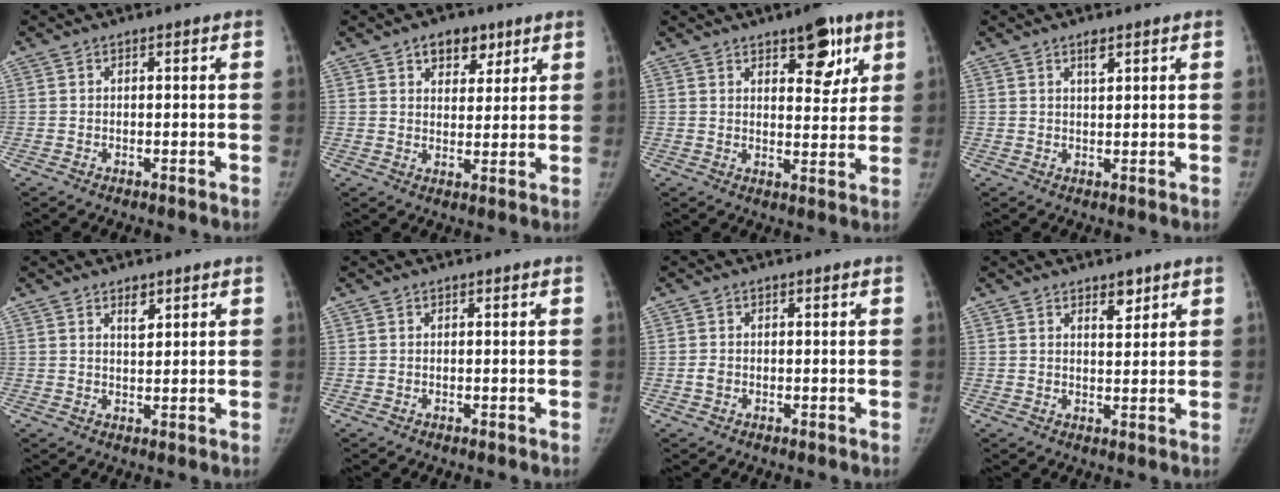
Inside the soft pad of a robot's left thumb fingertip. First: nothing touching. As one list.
[{"total": 6.4, "force": [3.7, 4.1, 3.2], "torque": [-0.011, -0.017, 0.054]}, {"total": 8.7, "force": [5.0, 3.9, 6.0], "torque": [-0.049, -0.026, 0.068]}, {"total": 2.0, "force": [1.3, 0.7, 1.4], "torque": [-0.020, -0.006, 0.023]}, {"total": 2.6, "force": [1.6, 1.3, 1.6], "torque": [-0.013, -0.011, 0.028]}, {"total": 0.0}, {"total": 1.3, "force": [-0.4, 1.0, 0.7], "torque": [-0.011, 0.002, -0.007]}, {"total": 3.2, "force": [2.1, 1.5, 1.8], "torque": [-0.011, -0.015, 0.033]}]